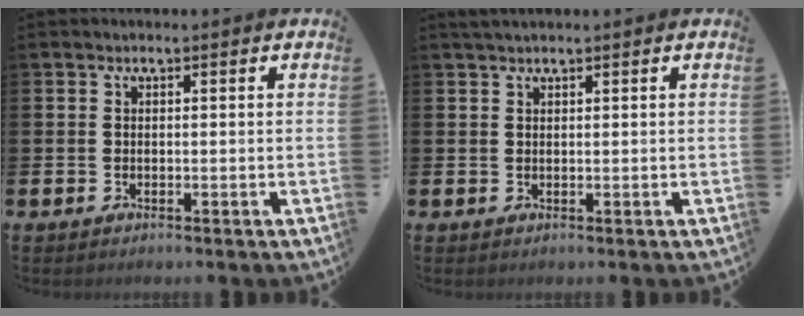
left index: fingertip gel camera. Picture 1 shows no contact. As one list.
[{"total": 2.9, "force": [2.5, -0.1, 1.4], "torque": [-0.036, 0.001, 0.047]}]